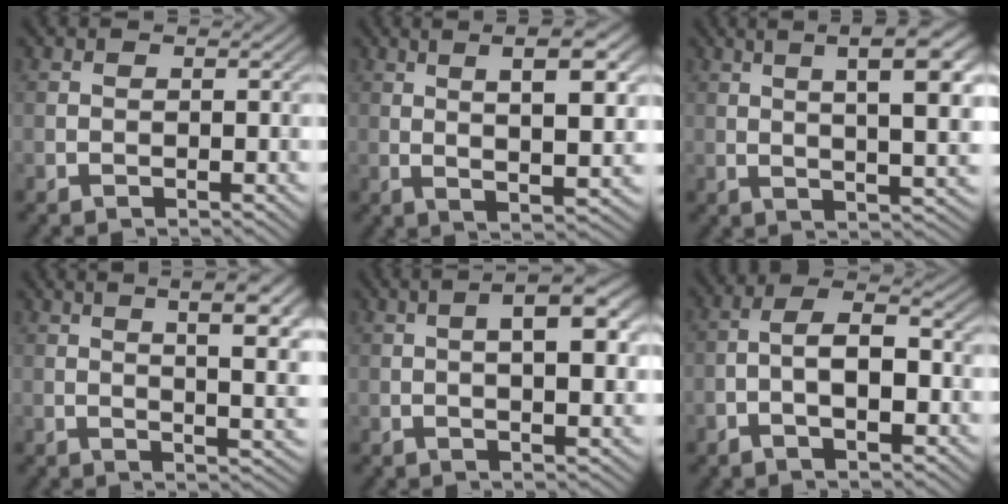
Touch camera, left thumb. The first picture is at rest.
{"total": 10.5, "force": [3.6, 2.8, 9.5], "torque": [-0.138, 0.010, 0.057]}
{"total": 11.5, "force": [4.1, 3.0, 10.4], "torque": [-0.137, 0.017, 0.062]}
{"total": 12.0, "force": [4.6, 3.6, 10.4], "torque": [-0.126, 0.024, 0.055]}
{"total": 7.4, "force": [1.2, 2.0, 7.0], "torque": [-0.105, 0.008, 0.018]}
{"total": 6.4, "force": [-1.7, 2.3, 5.7], "torque": [-0.107, 0.013, -0.037]}